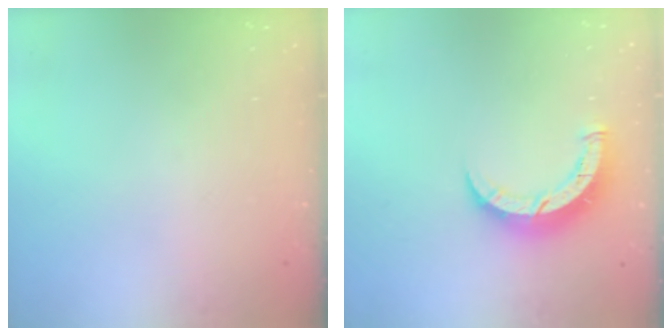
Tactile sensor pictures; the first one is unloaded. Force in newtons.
{"total": 7.5, "press": 7.5, "slide": 0.6}